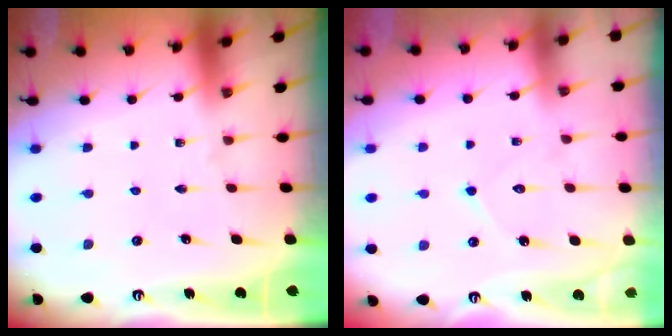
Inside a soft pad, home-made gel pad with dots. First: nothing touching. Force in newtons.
{"total": 6.8, "press": 6.8, "slide": 0.6}